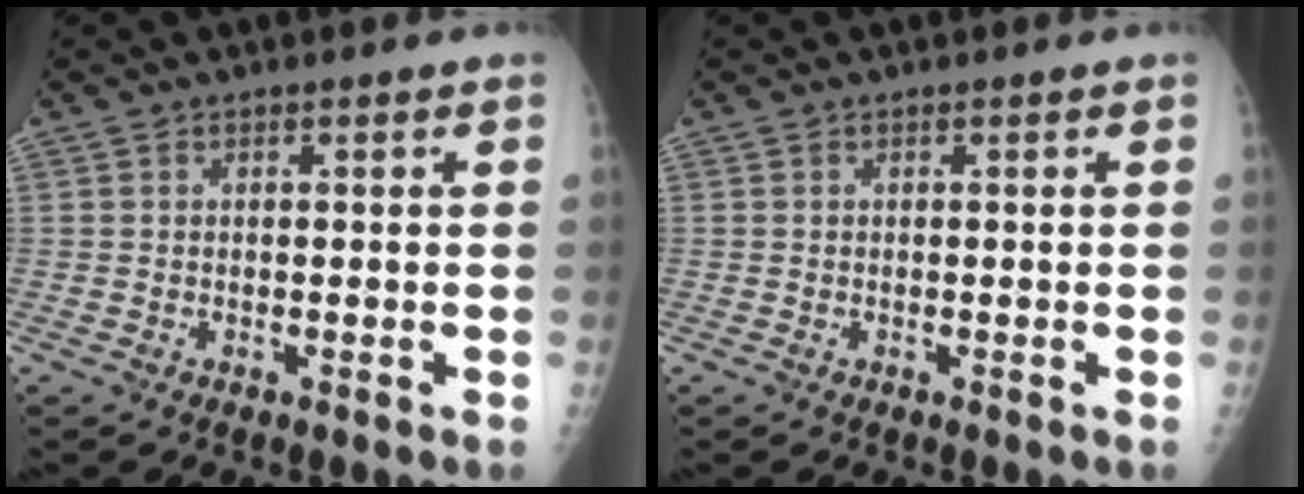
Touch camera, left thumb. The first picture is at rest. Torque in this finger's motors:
{"motor_torque": [0.01, 0.02, -0.07, -0.07, 0.00]}